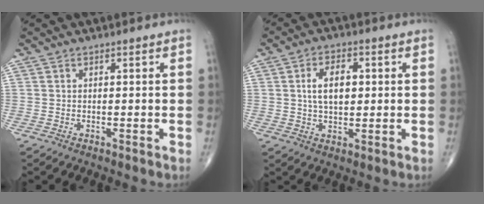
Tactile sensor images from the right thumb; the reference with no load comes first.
{"total": 7.4, "force": [1.2, 4.2, 6.0], "torque": [-0.092, 0.005, 0.020]}